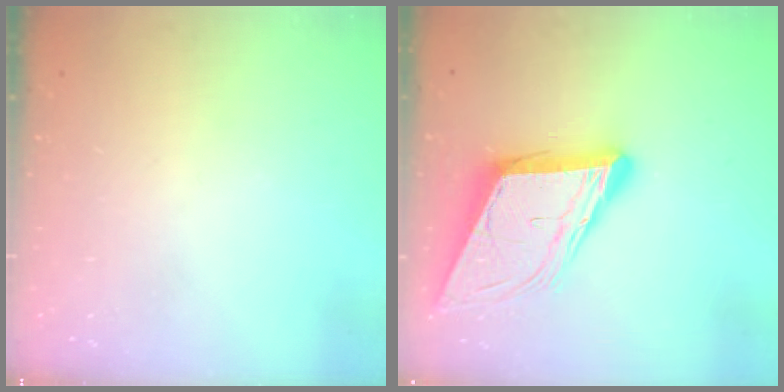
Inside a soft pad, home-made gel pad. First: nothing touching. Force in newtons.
{"total": 14.8, "press": 14.1, "slide": 4.2}